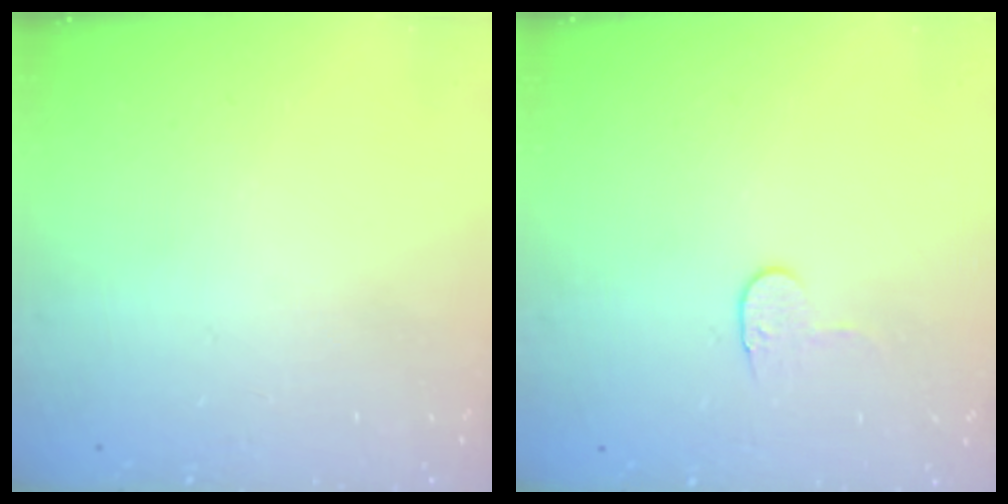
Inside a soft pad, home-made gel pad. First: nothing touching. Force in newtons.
{"total": 3.8, "press": 3.7, "slide": 0.4}